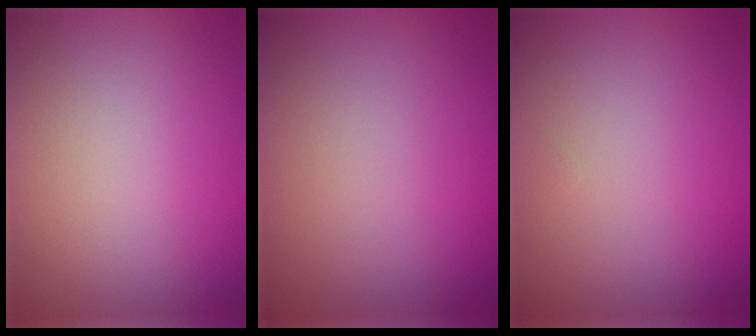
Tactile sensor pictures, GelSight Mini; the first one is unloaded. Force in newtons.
{"total": 0.0}
{"total": 0.0}